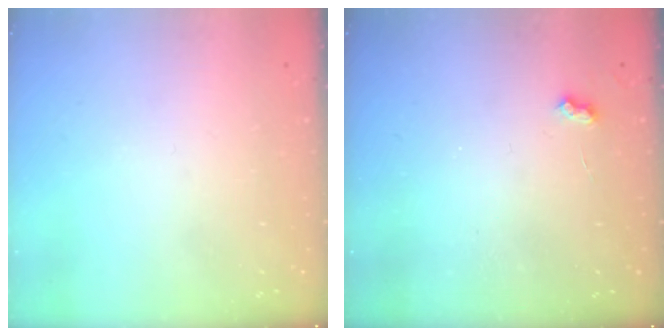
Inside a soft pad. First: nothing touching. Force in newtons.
{"total": 3.7, "press": 3.6, "slide": 0.4}